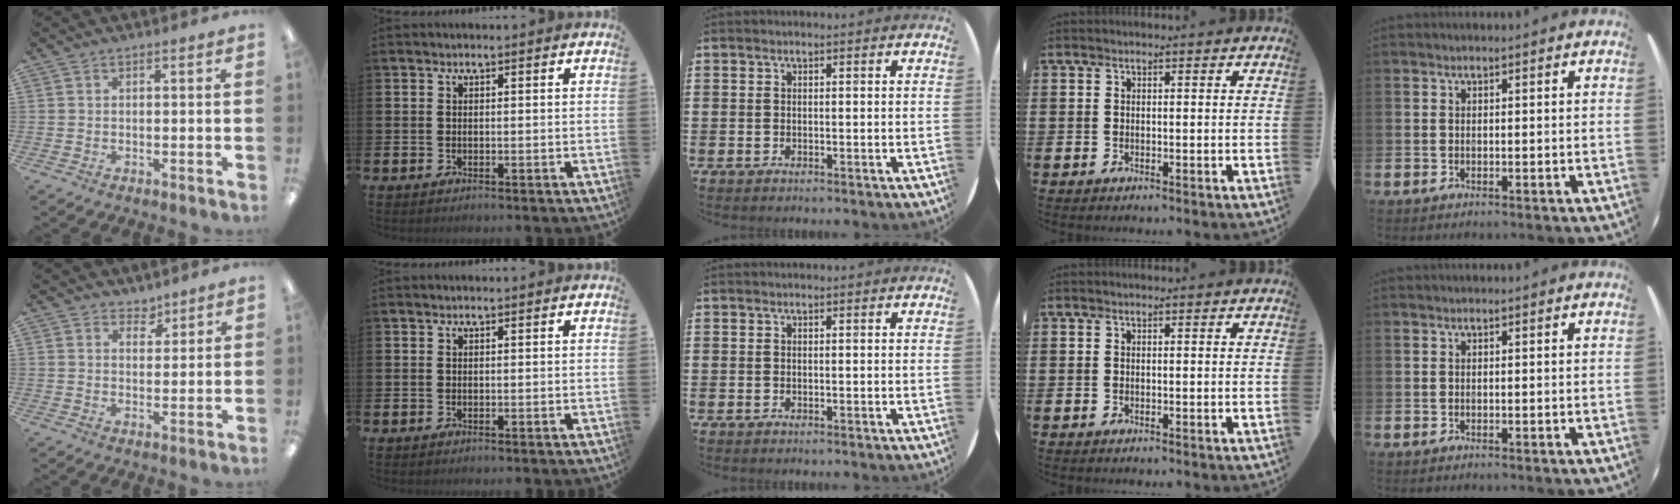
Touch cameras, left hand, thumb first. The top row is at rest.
{"thumb": {"total": 3.4, "force": [2.8, 1.7, 0.6], "torque": [0.007, -0.020, 0.048]}}